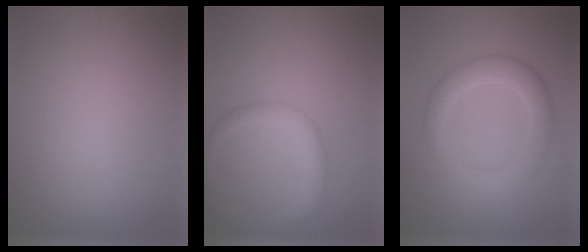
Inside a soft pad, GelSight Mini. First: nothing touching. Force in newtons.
{"total": 3.8, "press": 3.8, "slide": 0.2}
{"total": 4.3, "press": 4.3, "slide": 0.1}